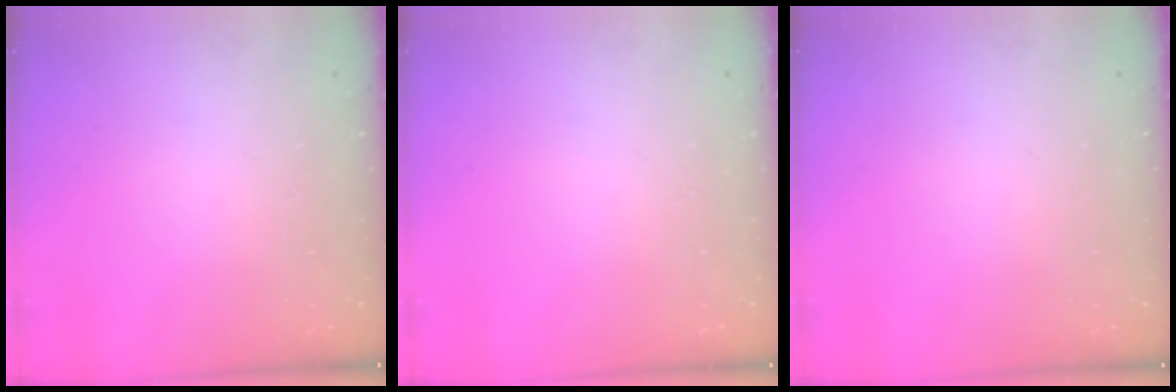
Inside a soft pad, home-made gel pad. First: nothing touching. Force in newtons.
{"total": 0.0}
{"total": 0.0}